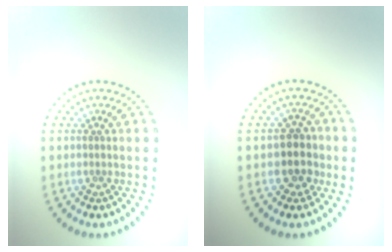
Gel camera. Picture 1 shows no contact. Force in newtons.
{"total": 2.8, "press": 2.5, "slide": 1.2}